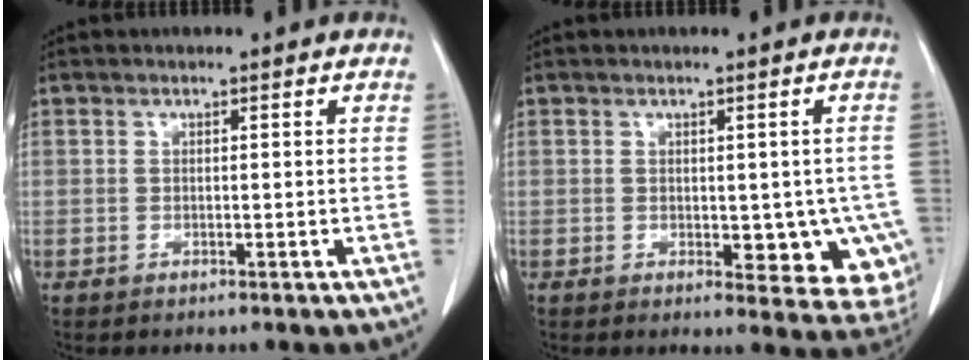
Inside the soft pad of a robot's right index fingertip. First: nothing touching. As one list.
[{"total": 9.2, "force": [-2.0, 5.0, 7.5], "torque": [-0.065, -0.002, -0.018]}]